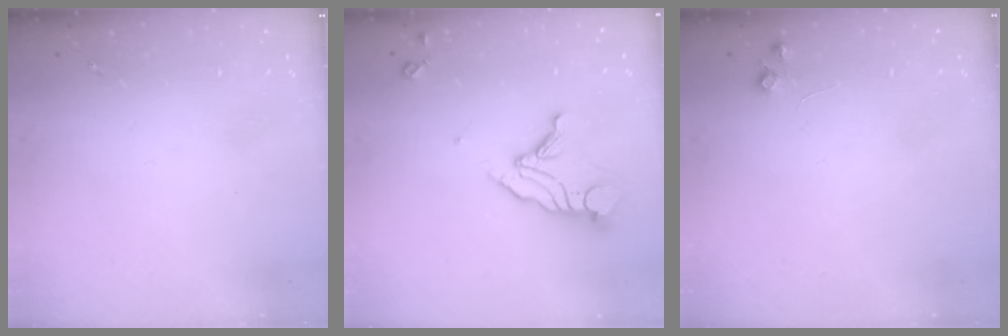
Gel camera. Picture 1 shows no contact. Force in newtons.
{"total": 12.2, "press": 12.1, "slide": 1.2}
{"total": 4.9, "press": 4.8, "slide": 0.8}